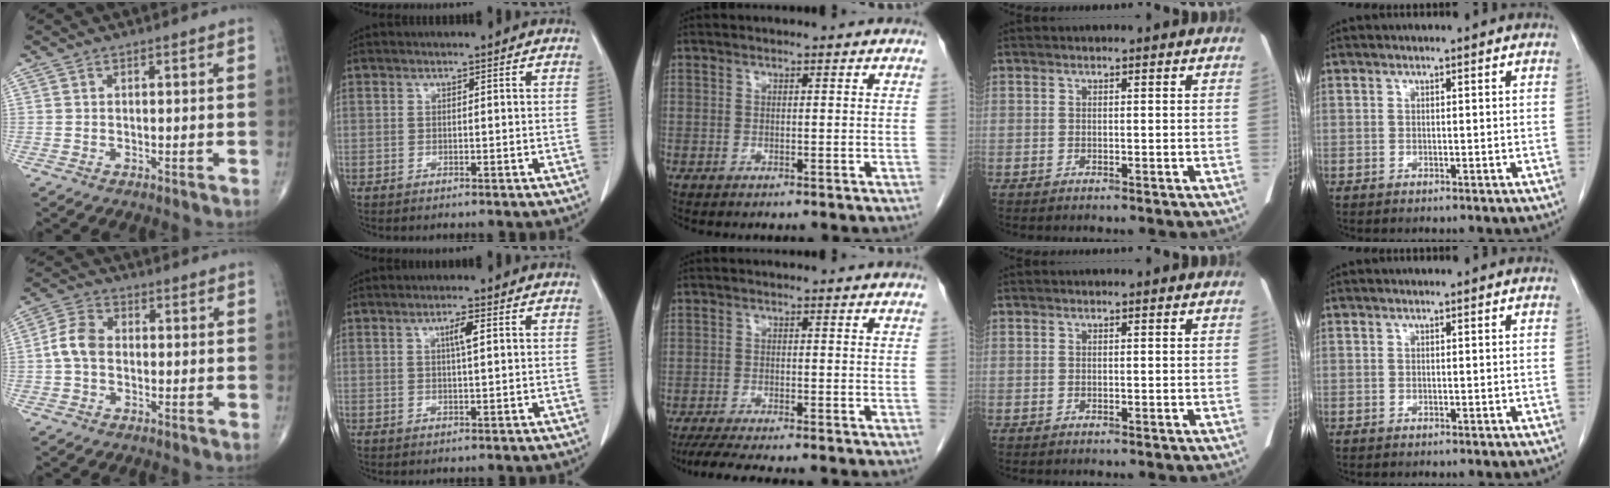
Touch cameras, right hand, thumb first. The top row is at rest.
{"thumb": {"total": 5.7, "force": [-0.5, 4.1, 4.0], "torque": [-0.077, 0.019, -0.020]}, "index": {"total": 2.5, "force": [0.8, 0.1, 2.4], "torque": [-0.042, 0.001, 0.013]}, "middle": {"total": 8.1, "force": [-6.9, 0.7, 4.3], "torque": [-0.062, -0.015, -0.107]}}